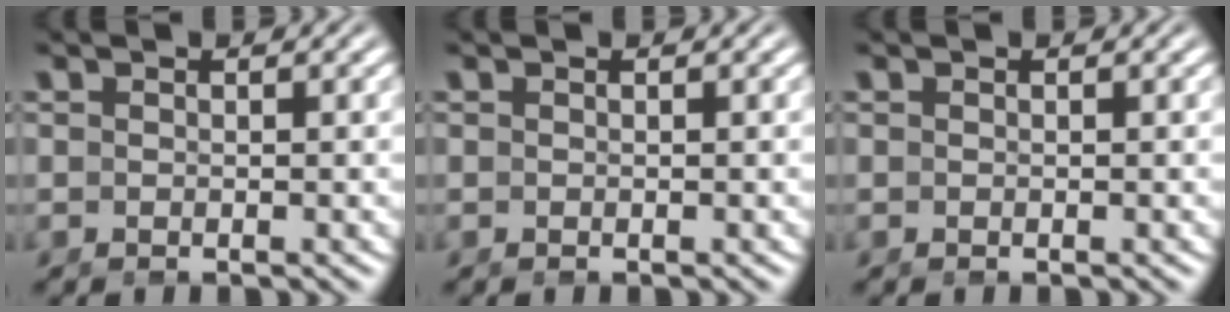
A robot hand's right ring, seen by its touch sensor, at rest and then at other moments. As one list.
[{"total": 0.0}, {"total": 0.0}]